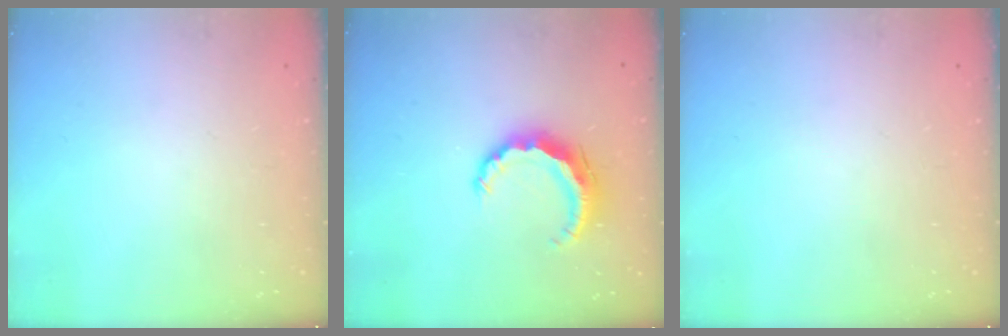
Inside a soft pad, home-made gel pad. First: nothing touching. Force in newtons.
{"total": 7.4, "press": 7.4, "slide": 0.5}
{"total": 0.0}